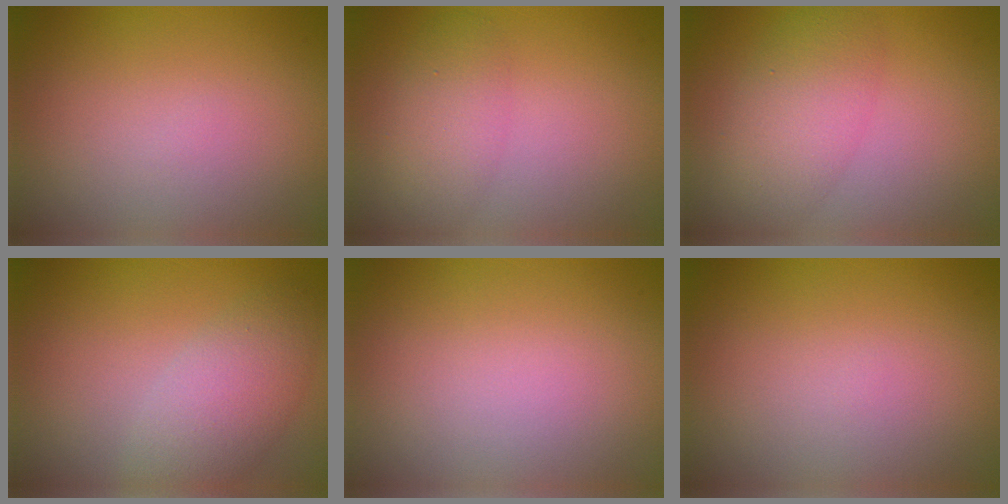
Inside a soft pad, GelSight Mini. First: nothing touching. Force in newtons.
{"total": 3.0, "press": 3.0, "slide": 0.1}
{"total": 4.5, "press": 4.5, "slide": 0.1}
{"total": 4.1, "press": 4.1, "slide": 0.3}
{"total": 0.0}
{"total": 0.0}